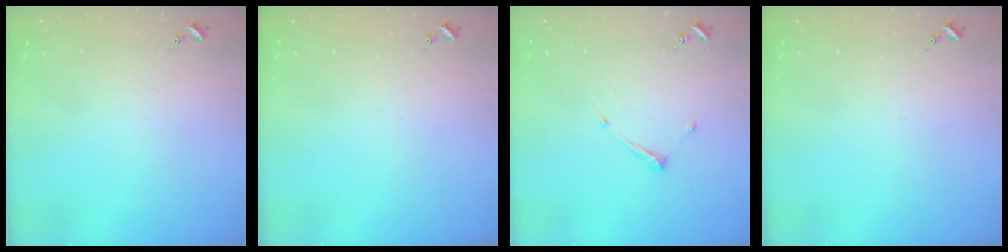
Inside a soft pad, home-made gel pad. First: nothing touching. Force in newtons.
{"total": 0.0}
{"total": 6.7, "press": 6.7, "slide": 0.3}
{"total": 0.0}